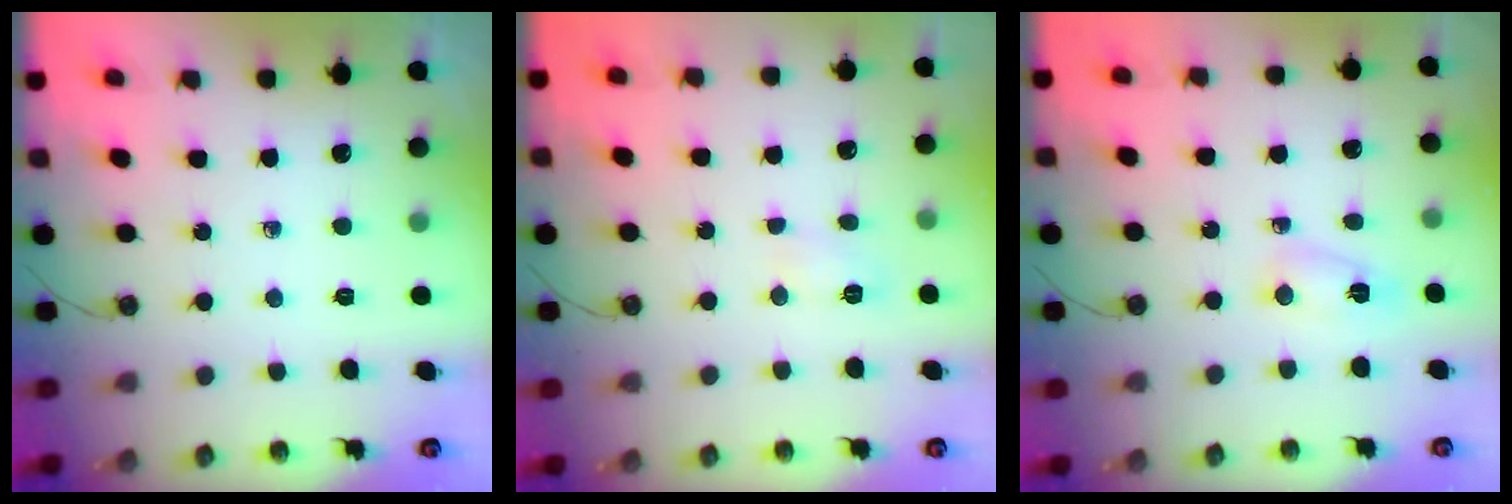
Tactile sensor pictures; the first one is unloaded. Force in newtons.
{"total": 3.7, "press": 3.7, "slide": 0.5}
{"total": 3.0, "press": 2.9, "slide": 0.6}